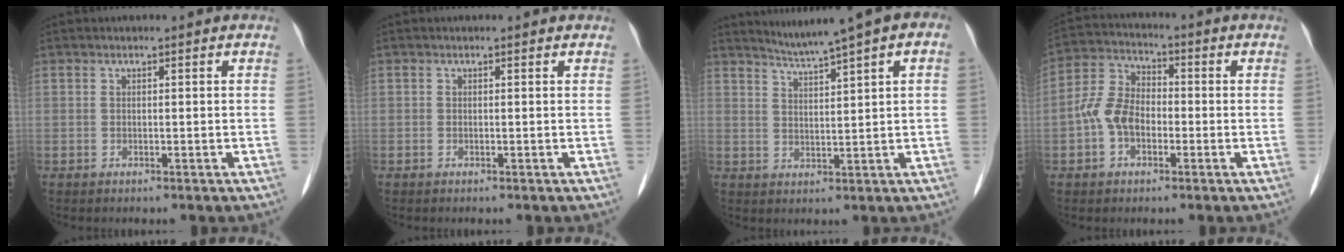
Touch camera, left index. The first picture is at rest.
{"total": 0.0}
{"total": 6.5, "force": [4.3, 0.2, 4.9], "torque": [-0.079, 0.020, 0.073]}
{"total": 7.2, "force": [-1.9, 4.9, 5.0], "torque": [-0.114, 0.025, -0.042]}